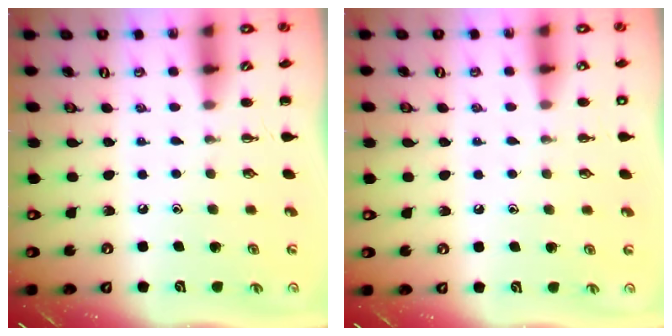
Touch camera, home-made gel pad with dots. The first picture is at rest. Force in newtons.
{"total": 2.6, "press": 2.1, "slide": 1.6}